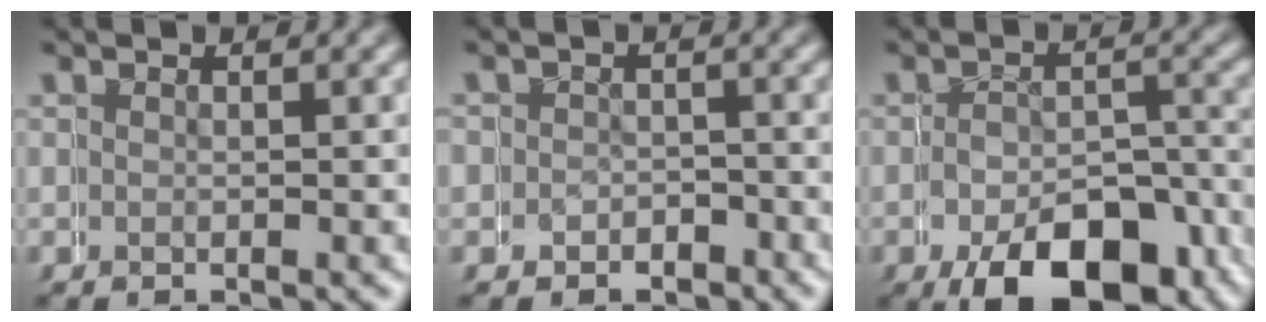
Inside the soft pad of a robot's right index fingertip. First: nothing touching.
{"total": 3.6, "force": [-1.0, 3.0, -1.8], "torque": [0.018, -0.014, -0.020]}
{"total": 9.8, "force": [-6.2, 5.2, 5.5], "torque": [-0.077, -0.025, -0.086]}